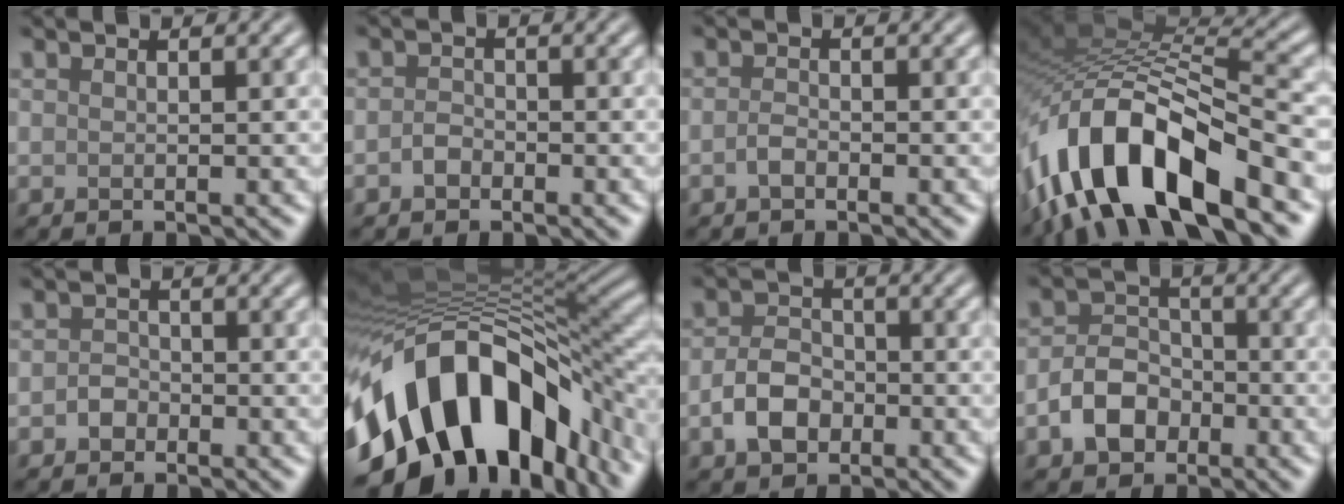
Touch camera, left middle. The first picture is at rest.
{"total": 1.2, "force": [-0.6, 0.9, 0.5], "torque": [-0.011, 0.002, -0.015]}
{"total": 1.0, "force": [-0.6, 0.5, 0.7], "torque": [-0.016, 0.001, -0.014]}
{"total": 14.3, "force": [-7.5, 5.6, 10.8], "torque": [-0.193, 0.017, -0.138]}
{"total": 1.4, "force": [-0.6, 1.2, 0.5], "torque": [-0.005, 0.002, -0.015]}
{"total": 16.5, "force": [-6.4, 9.7, 11.7], "torque": [-0.204, -0.003, -0.098]}
{"total": 3.7, "force": [-1.4, 2.6, 2.2], "torque": [-0.041, 0.003, -0.031]}
{"total": 4.1, "force": [-1.8, 3.0, 2.2], "torque": [-0.039, 0.003, -0.037]}